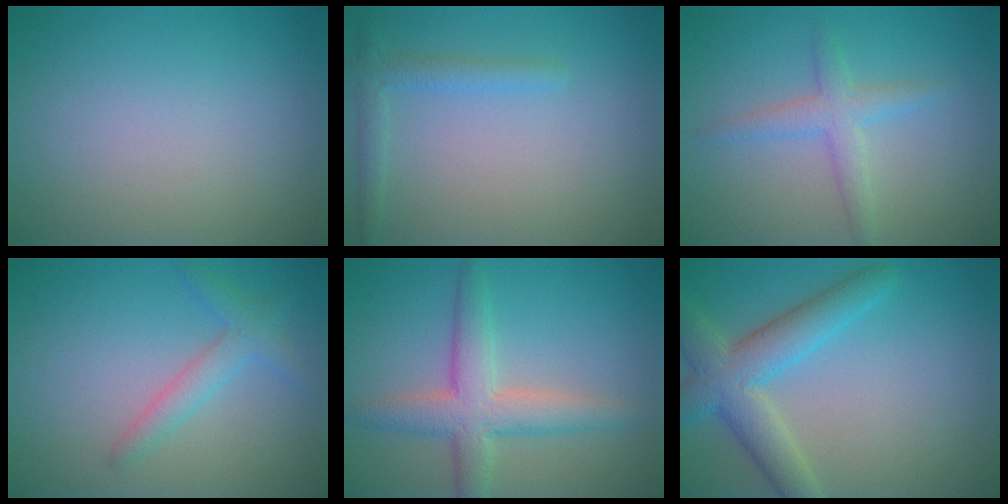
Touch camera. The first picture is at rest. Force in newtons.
{"total": 1.9, "press": 1.8, "slide": 0.2}
{"total": 2.6, "press": 2.6, "slide": 0.0}
{"total": 2.4, "press": 2.4, "slide": 0.1}
{"total": 4.7, "press": 4.7, "slide": 0.3}
{"total": 5.4, "press": 5.3, "slide": 0.7}